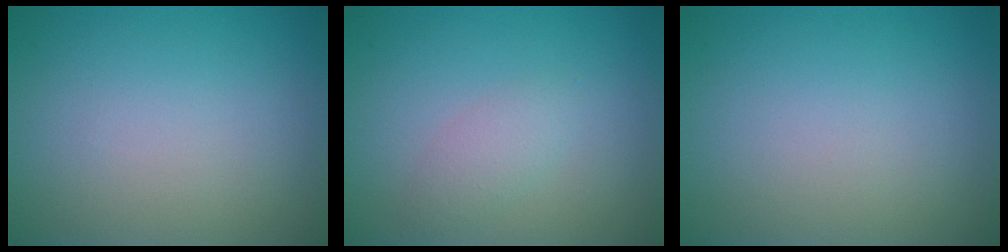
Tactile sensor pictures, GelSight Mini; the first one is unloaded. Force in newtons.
{"total": 1.7, "press": 1.7, "slide": 0.0}
{"total": 0.0}